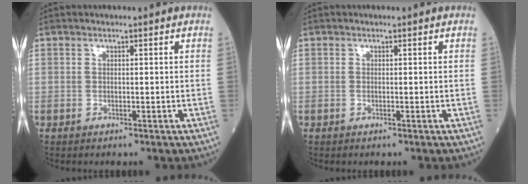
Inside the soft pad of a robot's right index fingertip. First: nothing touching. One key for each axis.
{"total": 0.0}